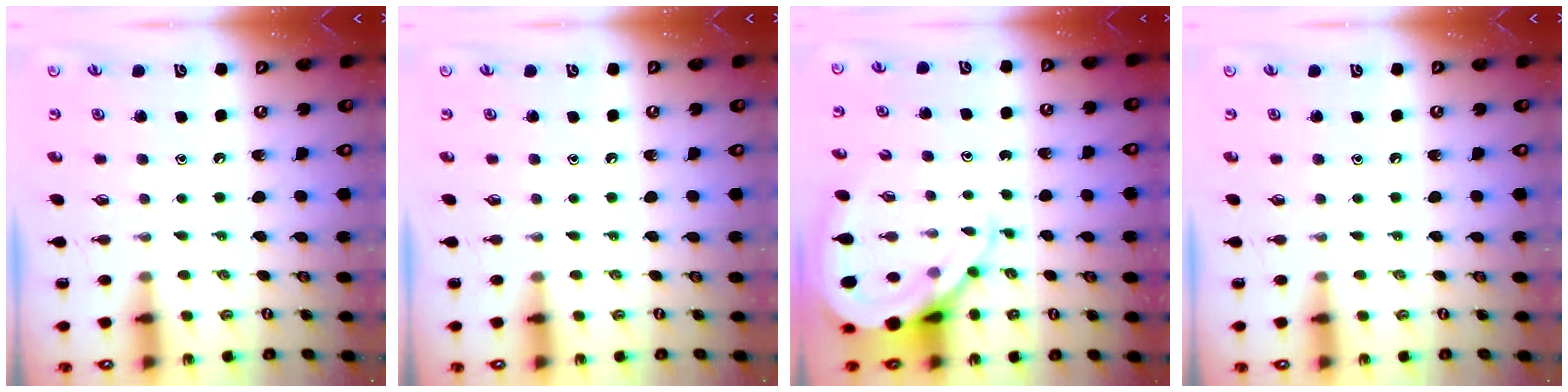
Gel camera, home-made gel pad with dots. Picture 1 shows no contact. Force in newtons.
{"total": 0.0}
{"total": 10.1, "press": 10.1, "slide": 0.9}
{"total": 0.0}